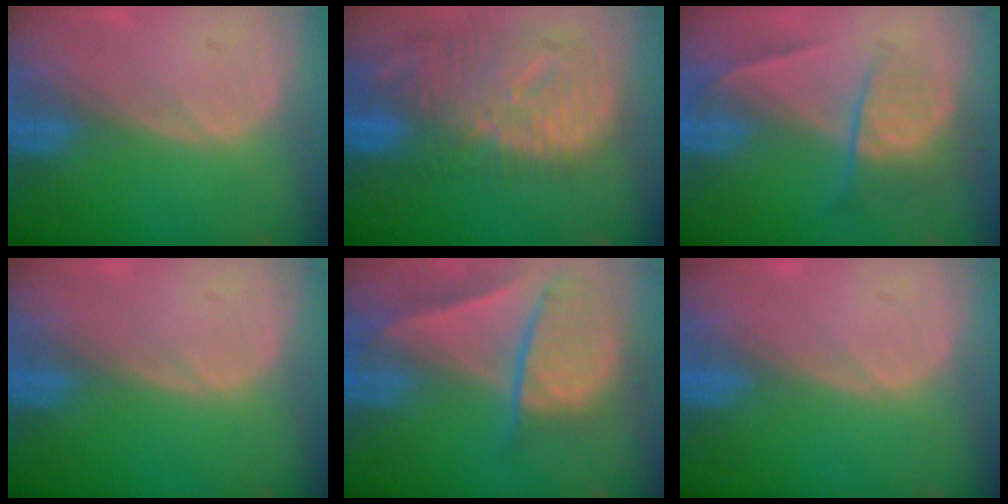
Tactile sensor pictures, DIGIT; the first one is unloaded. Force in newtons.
{"total": 12.5, "press": 10.8, "slide": 6.3}
{"total": 6.8, "press": 5.9, "slide": 3.4}
{"total": 0.0}
{"total": 9.5, "press": 8.2, "slide": 4.8}
{"total": 0.0}